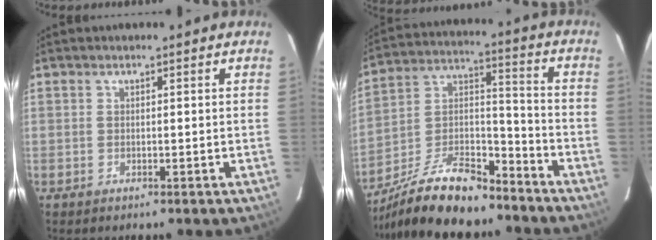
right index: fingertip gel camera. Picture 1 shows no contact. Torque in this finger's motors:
{"motor_torque": [0.80, -1.34, 0.67, 0.16]}